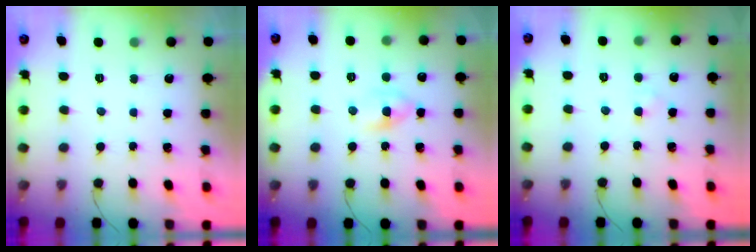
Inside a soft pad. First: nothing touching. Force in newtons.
{"total": 2.6, "press": 2.3, "slide": 1.1}
{"total": 1.9, "press": 1.7, "slide": 0.9}